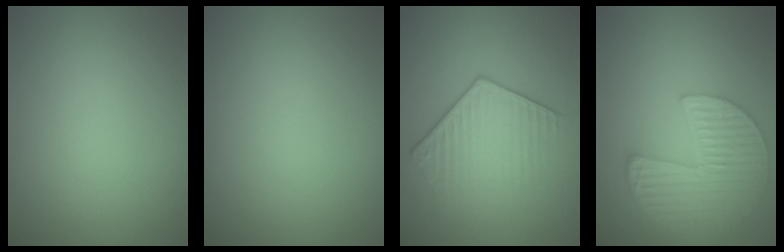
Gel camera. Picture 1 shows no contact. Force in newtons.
{"total": 0.0}
{"total": 3.5, "press": 3.1, "slide": 1.8}
{"total": 6.2, "press": 4.7, "slide": 4.0}